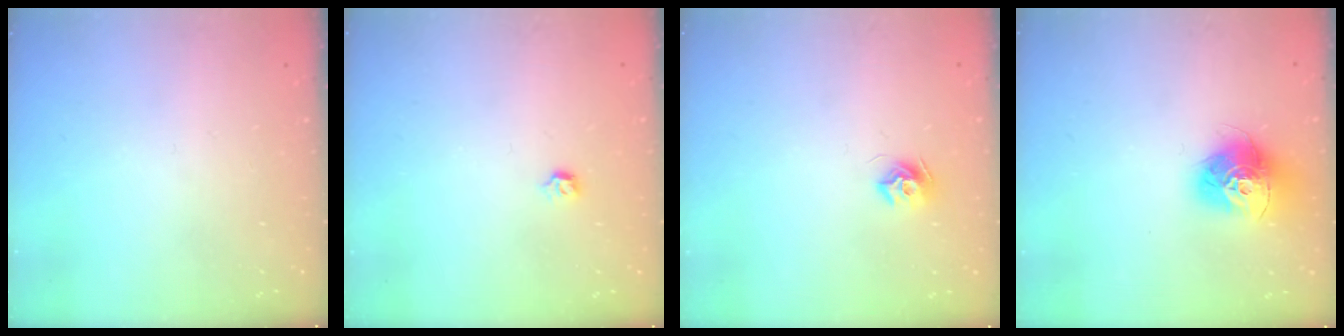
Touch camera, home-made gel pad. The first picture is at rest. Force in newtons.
{"total": 2.8, "press": 2.7, "slide": 0.8}
{"total": 7.6, "press": 7.6, "slide": 0.2}
{"total": 14.1, "press": 14.1, "slide": 1.3}